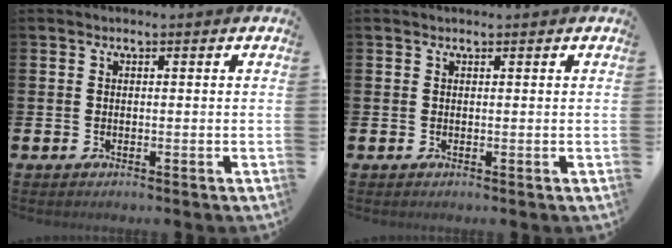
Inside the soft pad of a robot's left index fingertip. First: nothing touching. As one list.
[{"total": 0.0}]